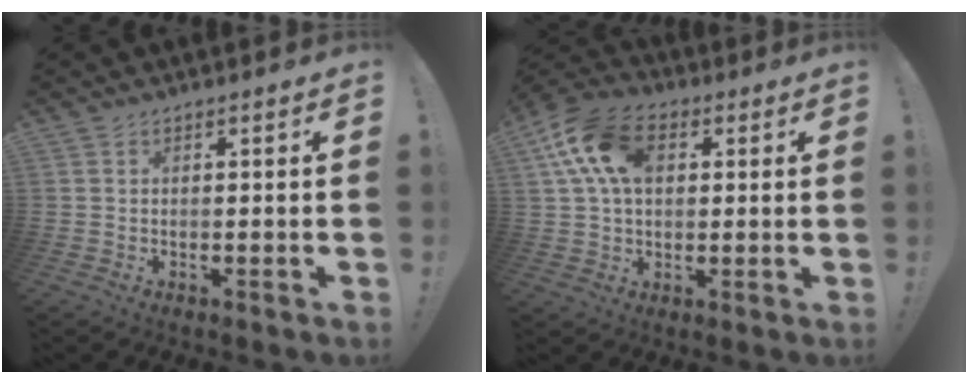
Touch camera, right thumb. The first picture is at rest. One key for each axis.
{"total": 16.2, "fx": 5.2, "fy": 10.7, "fz": 11.0, "tx": -0.208, "ty": -0.002, "tz": 0.099}